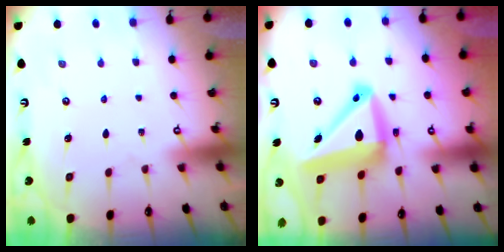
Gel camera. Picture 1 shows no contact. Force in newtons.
{"total": 15.9, "press": 15.7, "slide": 2.9}